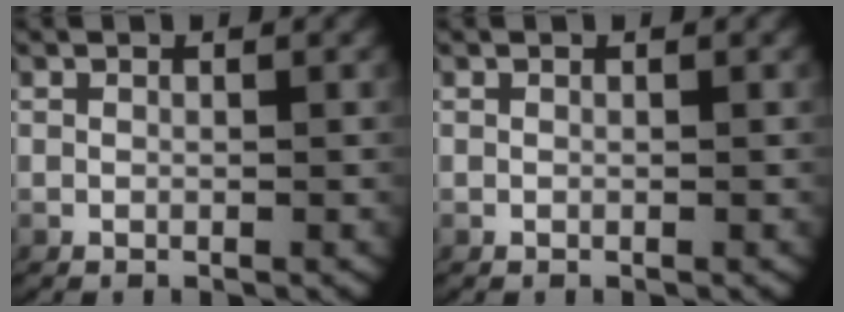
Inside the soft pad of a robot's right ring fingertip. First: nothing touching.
{"total": 0.0}